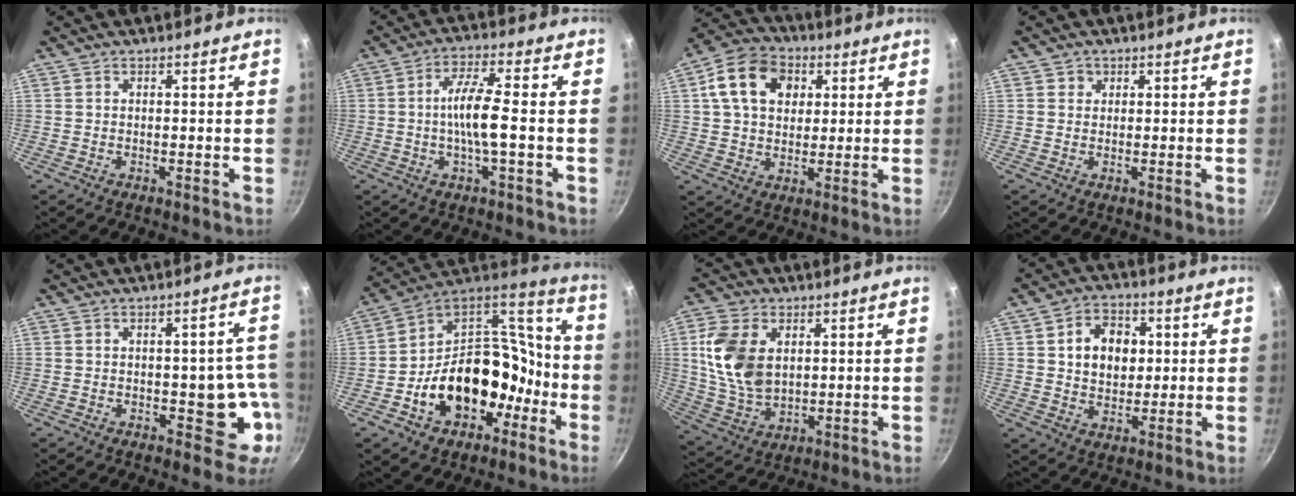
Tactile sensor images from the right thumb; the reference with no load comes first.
{"total": 8.1, "force": [-1.1, 1.5, 7.9], "torque": [-0.149, 0.020, -0.025]}
{"total": 13.2, "force": [4.0, 9.8, 7.9], "torque": [-0.117, 0.009, 0.054]}
{"total": 1.5, "force": [0.5, 1.4, 0.2], "torque": [0.005, 0.001, 0.004]}
{"total": 8.6, "force": [-2.4, 4.7, 6.8], "torque": [-0.018, 0.019, -0.029]}
{"total": 23.1, "force": [-8.0, 17.0, 13.5], "torque": [-0.190, 0.086, -0.116]}
{"total": 13.6, "force": [2.9, 9.1, 9.6], "torque": [-0.170, -0.016, 0.066]}
{"total": 10.1, "force": [2.0, 7.7, 6.3], "torque": [-0.071, 0.001, 0.029]}